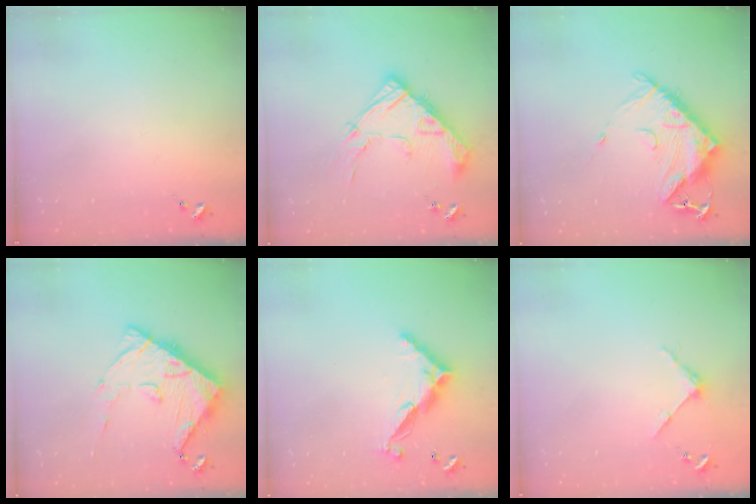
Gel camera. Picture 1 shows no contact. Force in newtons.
{"total": 15.9, "press": 15.9, "slide": 1.2}
{"total": 14.5, "press": 14.4, "slide": 1.4}
{"total": 14.1, "press": 14.0, "slide": 1.6}
{"total": 11.6, "press": 11.6, "slide": 0.3}
{"total": 3.8, "press": 3.7, "slide": 0.4}